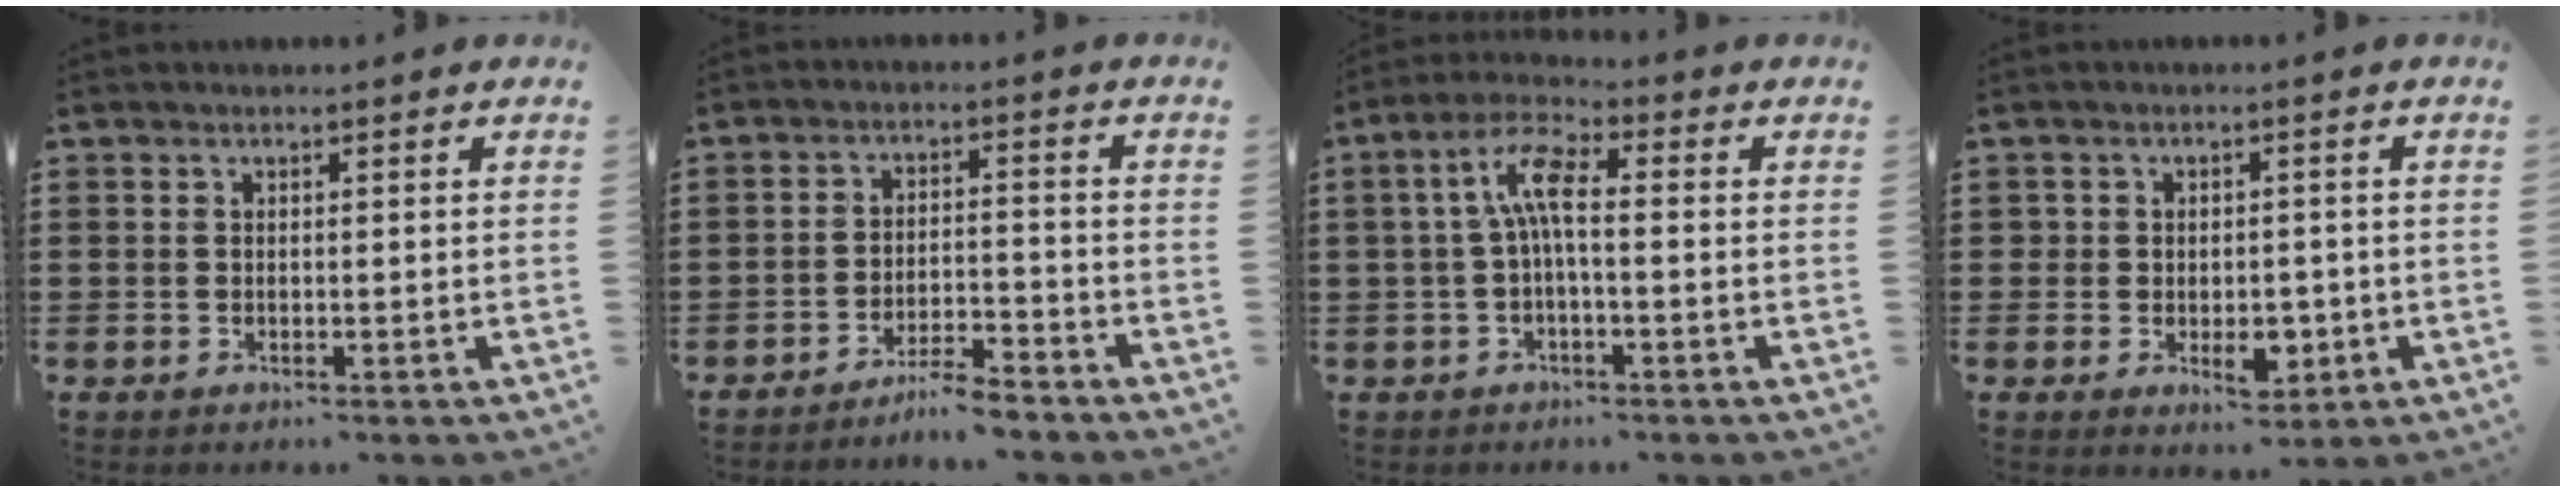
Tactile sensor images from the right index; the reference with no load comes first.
{"total": 4.4, "force": [-4.3, -0.2, 1.1], "torque": [-0.024, 0.001, -0.086]}
{"total": 6.7, "force": [0.0, 2.0, 6.4], "torque": [-0.144, 0.003, -0.008]}
{"total": 4.7, "force": [-1.0, 3.4, 3.0], "torque": [-0.042, 0.001, -0.021]}